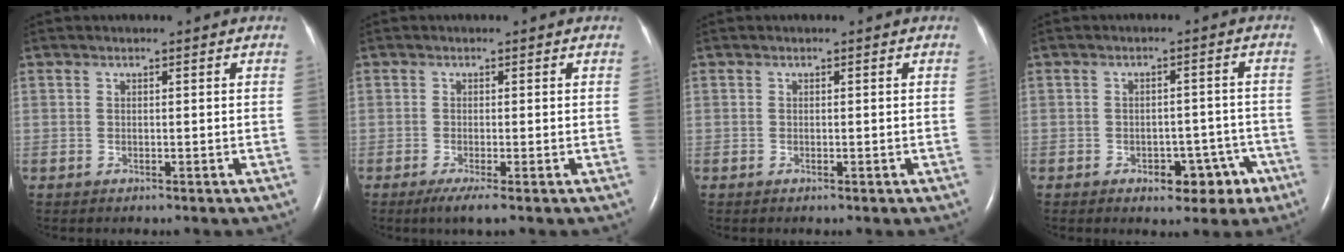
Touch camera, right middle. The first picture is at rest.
{"total": 2.5, "force": [-1.5, 0.0, 2.1], "torque": [-0.040, -0.010, -0.028]}
{"total": 0.0}
{"total": 5.9, "force": [-3.1, 3.5, 3.5], "torque": [-0.033, 0.022, -0.031]}